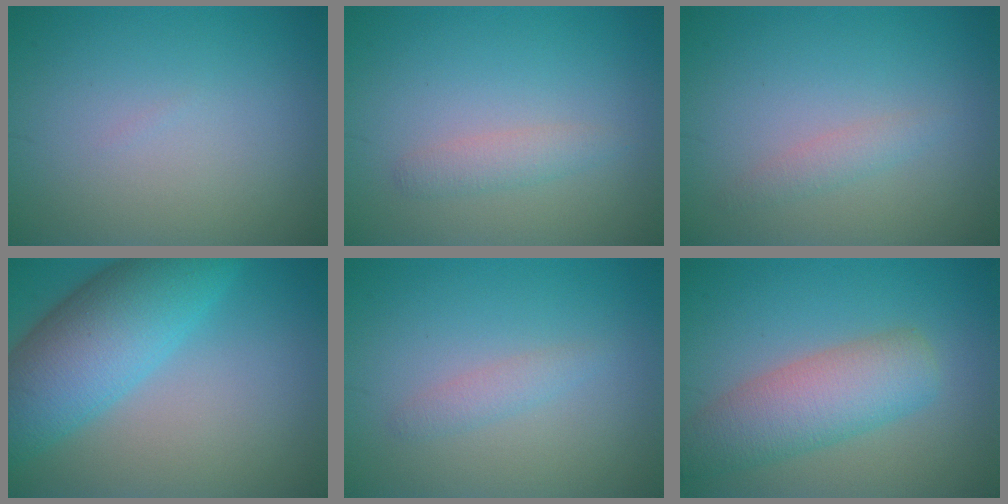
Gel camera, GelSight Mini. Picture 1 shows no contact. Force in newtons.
{"total": 1.6, "press": 1.6, "slide": 0.0}
{"total": 1.3, "press": 1.3, "slide": 0.0}
{"total": 9.2, "press": 9.2, "slide": 0.3}
{"total": 1.3, "press": 1.3, "slide": 0.0}
{"total": 5.9, "press": 5.9, "slide": 0.2}